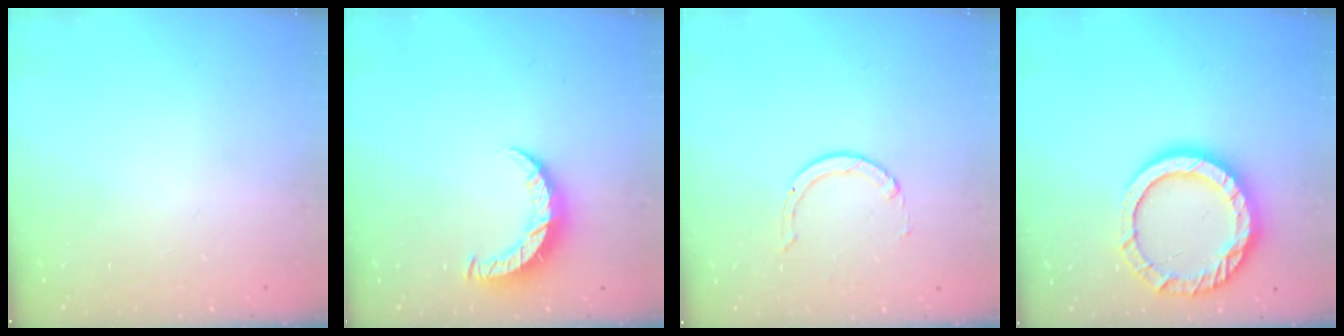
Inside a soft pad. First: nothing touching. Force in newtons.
{"total": 7.5, "press": 7.4, "slide": 0.4}
{"total": 2.0, "press": 2.0, "slide": 0.2}
{"total": 15.3, "press": 15.2, "slide": 1.3}